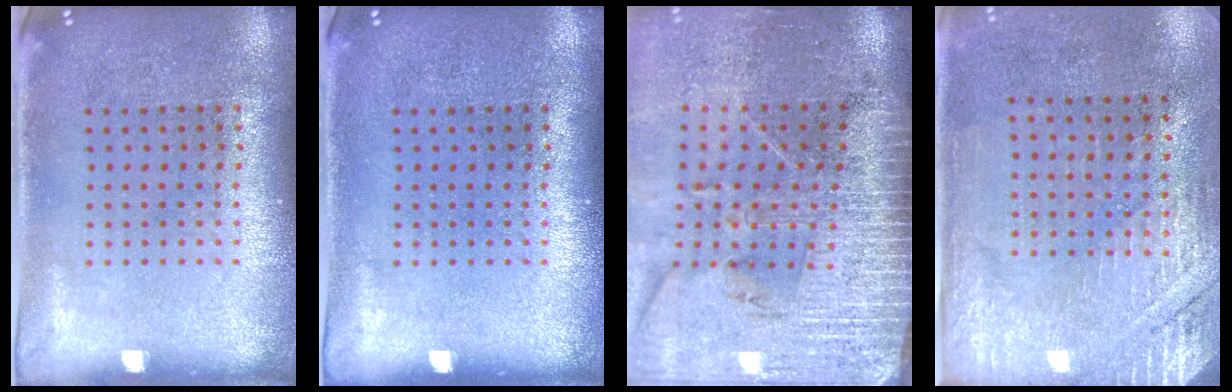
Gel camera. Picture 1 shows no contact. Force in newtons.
{"total": 0.0}
{"total": 3.8, "press": 3.4, "slide": 1.8}
{"total": 2.7, "press": 2.5, "slide": 1.1}